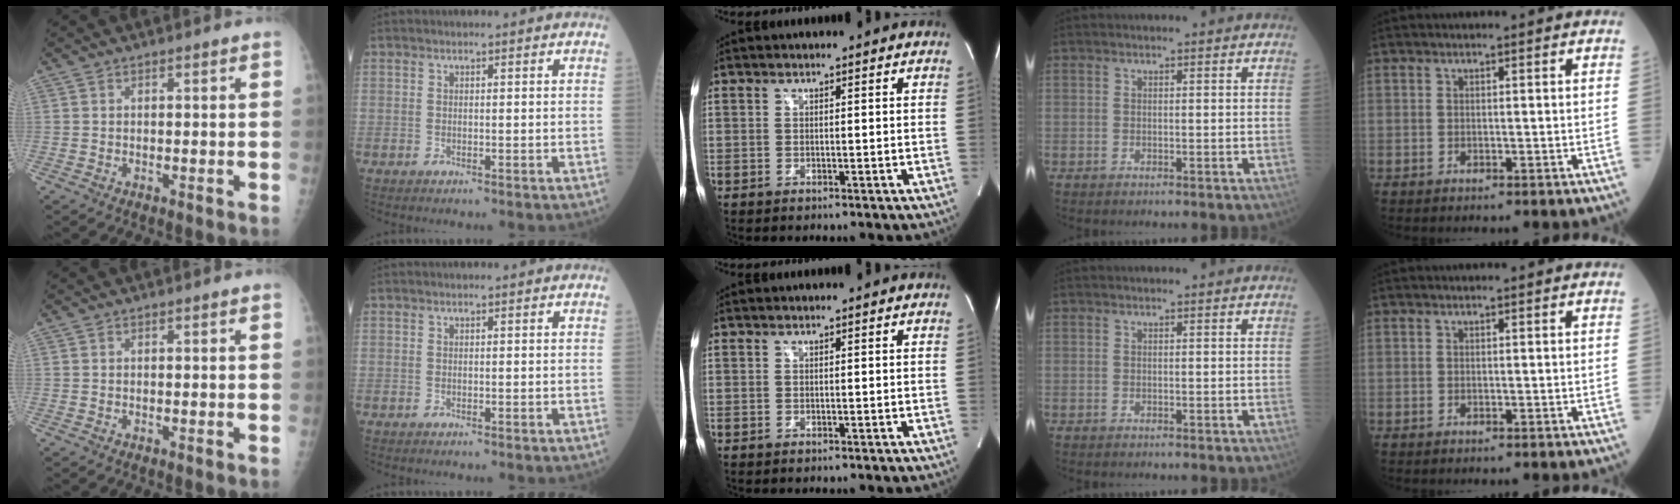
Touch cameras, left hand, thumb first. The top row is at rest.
{}